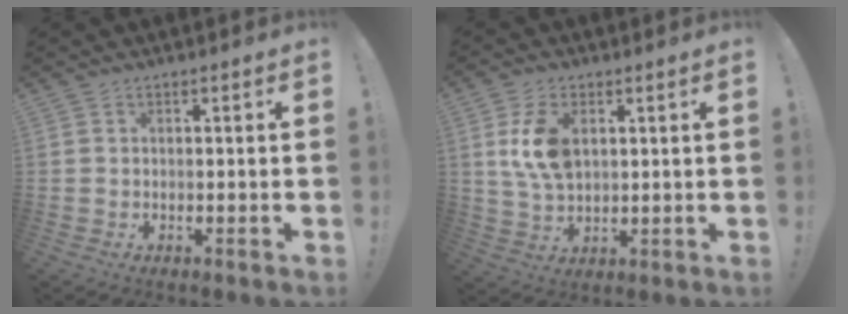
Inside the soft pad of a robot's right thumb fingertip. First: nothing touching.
{"total": 10.9, "force": [3.2, 7.0, 7.7], "torque": [-0.144, -0.003, 0.058]}